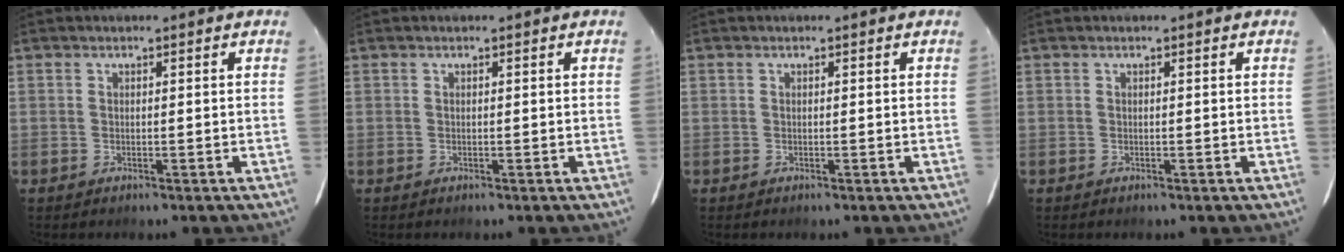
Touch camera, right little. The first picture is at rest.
{"total": 0.0}
{"total": 0.0}
{"total": 0.0}